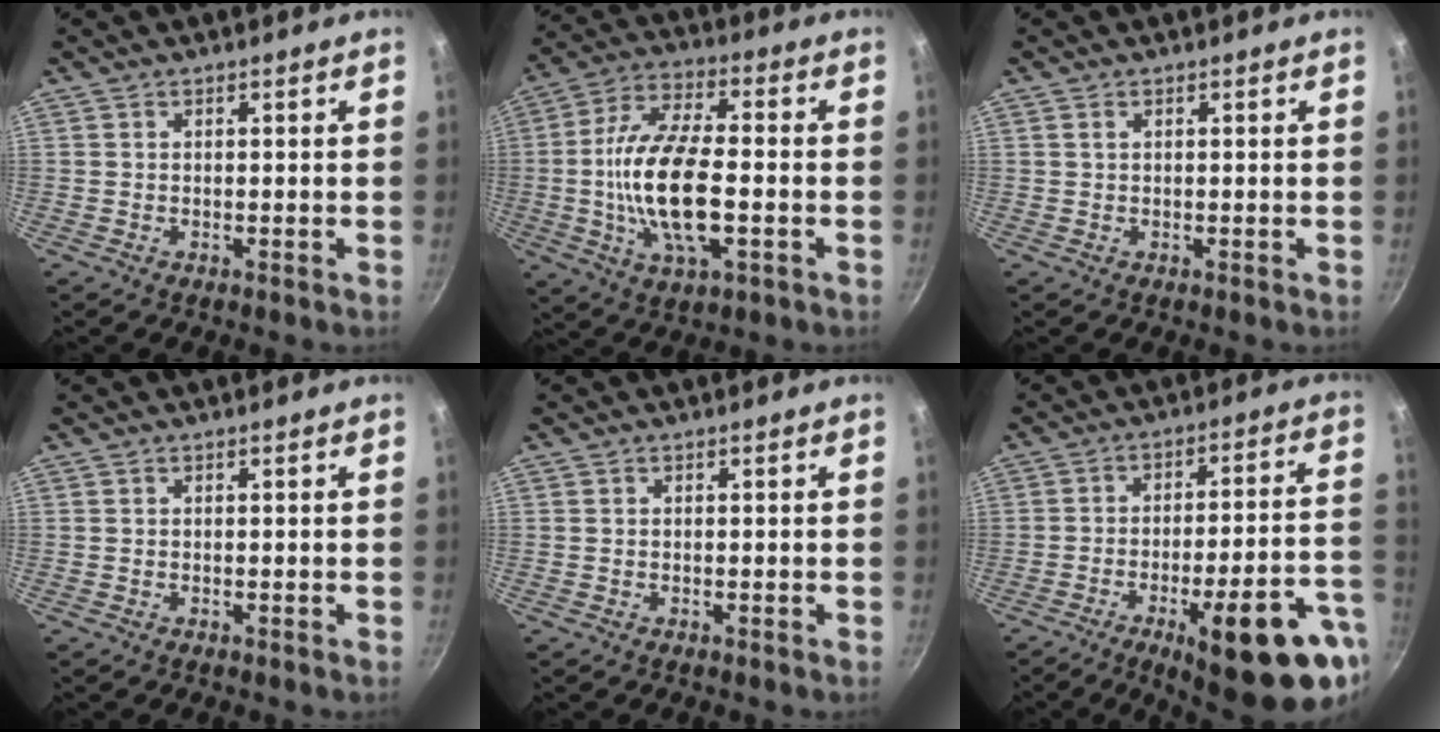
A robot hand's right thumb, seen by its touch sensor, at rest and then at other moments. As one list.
[{"total": 17.5, "force": [-2.2, 7.3, 15.7], "torque": [-0.306, 0.017, -0.040]}, {"total": 0.6, "force": [0.3, 0.3, 0.4], "torque": [-0.009, 0.003, 0.005]}, {"total": 0.0}, {"total": 0.0}, {"total": 23.4, "force": [-9.7, 6.1, 20.4], "torque": [-0.223, 0.044, -0.125]}]